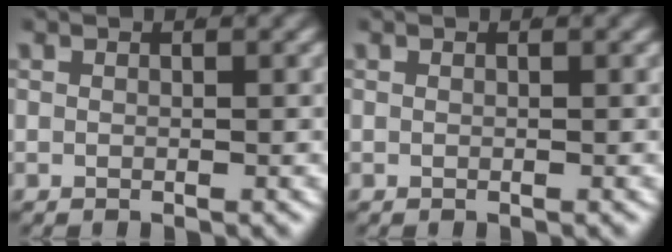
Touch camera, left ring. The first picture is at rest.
{"total": 0.0}